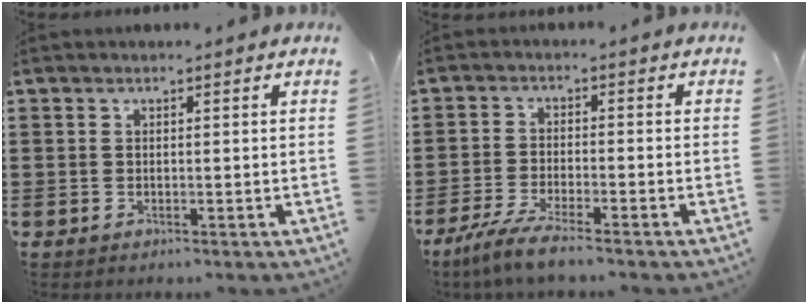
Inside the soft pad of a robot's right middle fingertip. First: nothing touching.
{"total": 4.7, "force": [-4.1, 0.1, 2.3], "torque": [-0.060, -0.013, -0.083]}